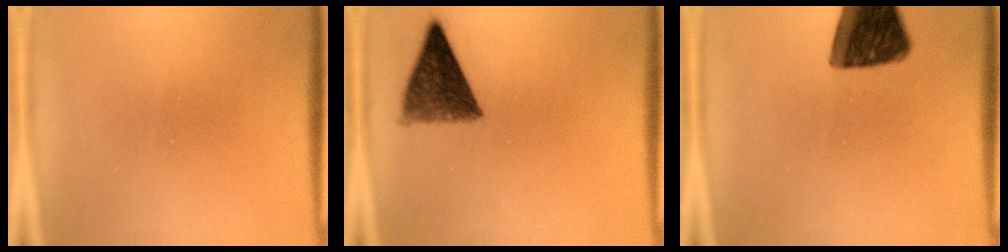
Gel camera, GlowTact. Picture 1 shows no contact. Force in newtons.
{"total": 8.6}
{"total": 12.8}